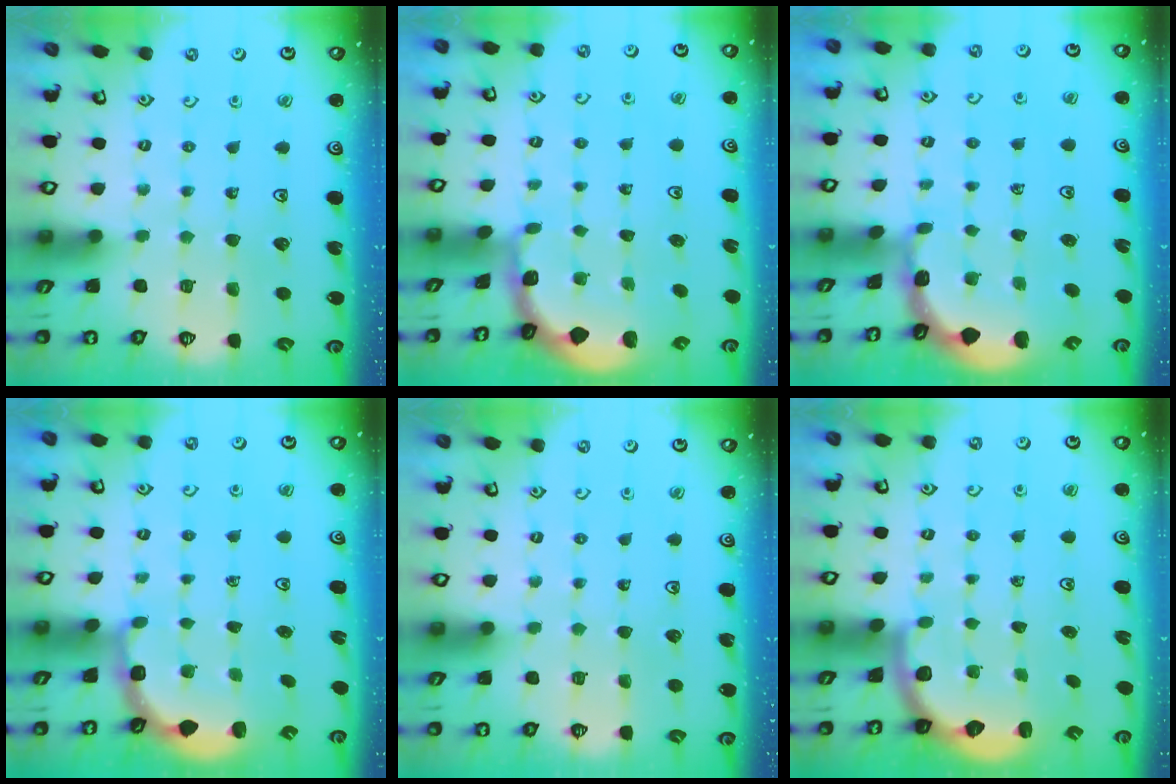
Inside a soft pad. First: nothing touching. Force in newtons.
{"total": 1.3, "press": 1.2, "slide": 0.2}
{"total": 1.0, "press": 1.0, "slide": 0.0}
{"total": 2.8, "press": 2.4, "slide": 1.4}
{"total": 0.0}
{"total": 2.4, "press": 2.1, "slide": 1.2}